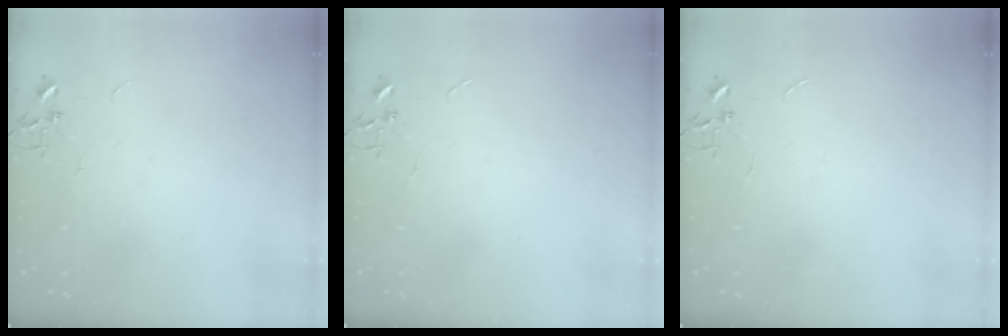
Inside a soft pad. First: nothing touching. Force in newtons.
{"total": 0.0}
{"total": 0.0}